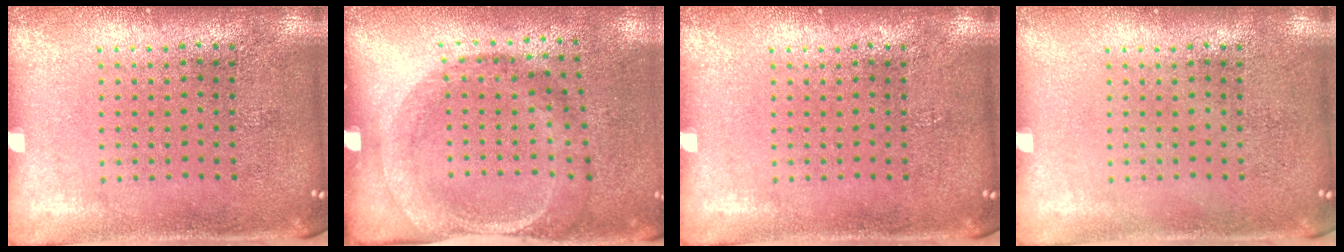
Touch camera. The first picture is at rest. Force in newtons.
{"total": 1.9, "press": 1.2, "slide": 1.5}
{"total": 0.0}
{"total": 0.0}